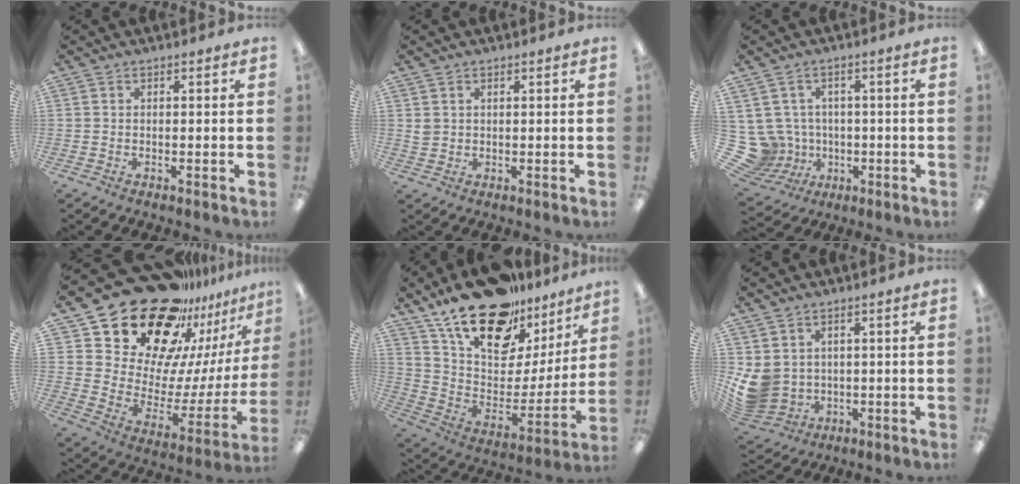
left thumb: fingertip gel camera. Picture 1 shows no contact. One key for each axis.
{"total": 1.8, "fx": 0.9, "fy": 1.4, "fz": 0.6, "tx": -0.015, "ty": 0.002, "tz": 0.017}
{"total": 9.0, "fx": -0.5, "fy": 8.7, "fz": 2.2, "tx": -0.109, "ty": 0.000, "tz": -0.001}
{"total": 26.8, "fx": 20.5, "fy": 13.3, "fz": 11.0, "tx": -0.188, "ty": -0.159, "tz": 0.384}
{"total": 23.0, "fx": 16.8, "fy": 10.9, "fz": 11.4, "tx": -0.190, "ty": -0.108, "tz": 0.298}
{"total": 7.5, "fx": 1.2, "fy": 6.9, "fz": 2.9, "tx": -0.085, "ty": -0.011, "tz": 0.029}